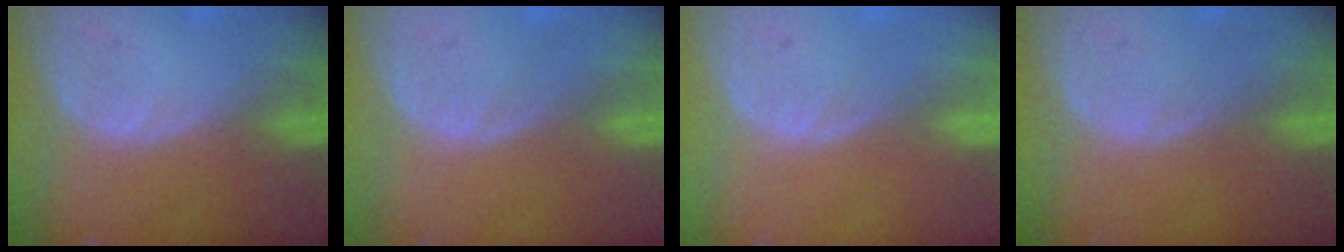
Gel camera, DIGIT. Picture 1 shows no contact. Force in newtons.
{"total": 0.0}
{"total": 0.0}
{"total": 0.0}